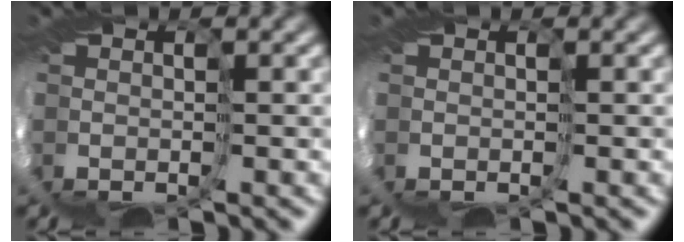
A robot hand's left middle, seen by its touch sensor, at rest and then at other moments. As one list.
[{"total": 0.0}]